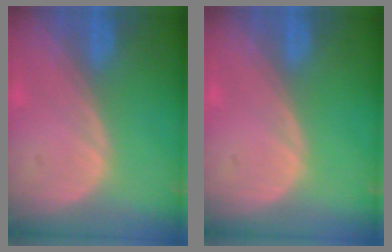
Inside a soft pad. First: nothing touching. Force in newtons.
{"total": 0.0}